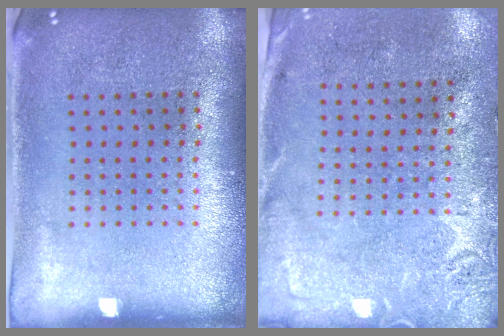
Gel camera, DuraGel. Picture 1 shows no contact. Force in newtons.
{"total": 2.7, "press": 2.2, "slide": 1.7}